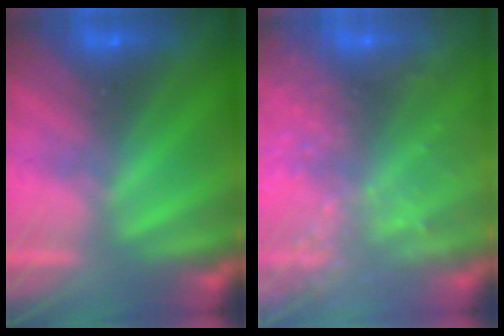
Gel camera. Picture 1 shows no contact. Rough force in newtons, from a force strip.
{"total": 6.0}